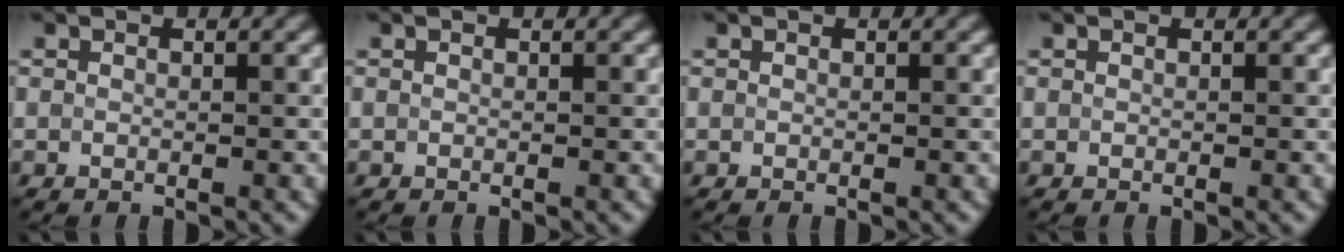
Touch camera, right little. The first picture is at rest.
{"total": 0.0}
{"total": 0.0}
{"total": 0.0}